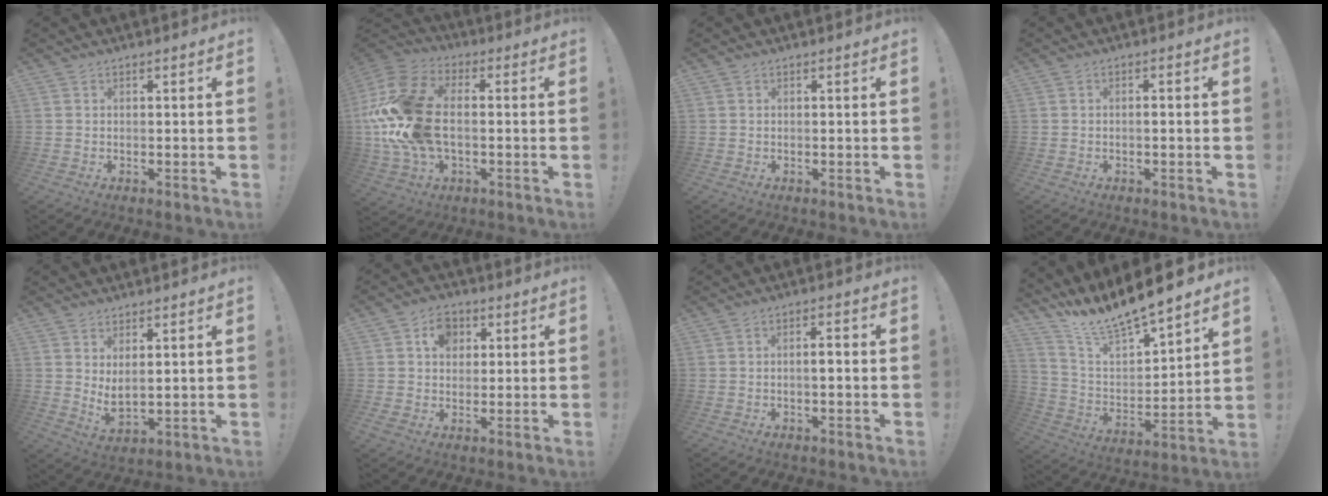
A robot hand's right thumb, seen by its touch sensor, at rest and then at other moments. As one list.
[{"total": 21.4, "force": [-1.1, 13.6, 16.5], "torque": [-0.316, 0.023, -0.010]}, {"total": 0.0}, {"total": 1.3, "force": [-0.7, 0.0, 1.0], "torque": [-0.021, 0.002, -0.012]}, {"total": 5.0, "force": [3.7, 1.5, 3.0], "torque": [-0.033, -0.028, 0.066]}, {"total": 8.3, "force": [2.7, 6.7, 4.1], "torque": [-0.053, -0.003, 0.051]}, {"total": 3.0, "force": [-0.8, 0.6, 2.8], "torque": [-0.045, 0.004, -0.017]}, {"total": 13.5, "force": [12.6, 1.7, 4.7], "torque": [-0.102, -0.111, 0.223]}]